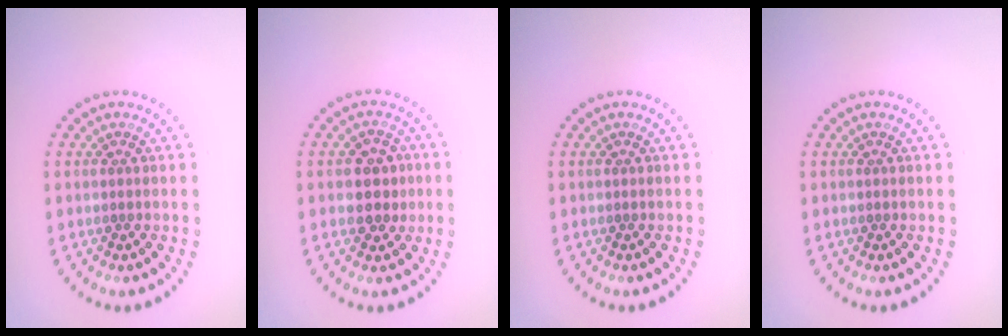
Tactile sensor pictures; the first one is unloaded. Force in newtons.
{"total": 3.0, "press": 2.9, "slide": 0.6}
{"total": 0.0}
{"total": 0.0}